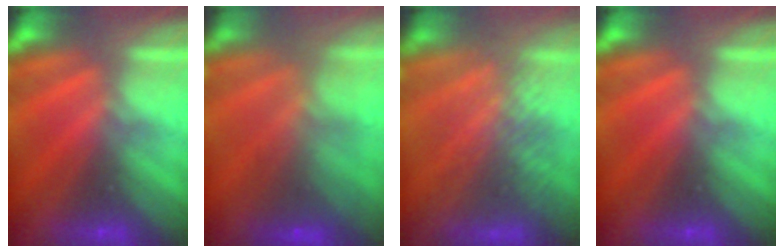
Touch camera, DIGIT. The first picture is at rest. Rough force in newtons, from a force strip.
{"total": 5.6}
{"total": 3.4}
{"total": 0.0}